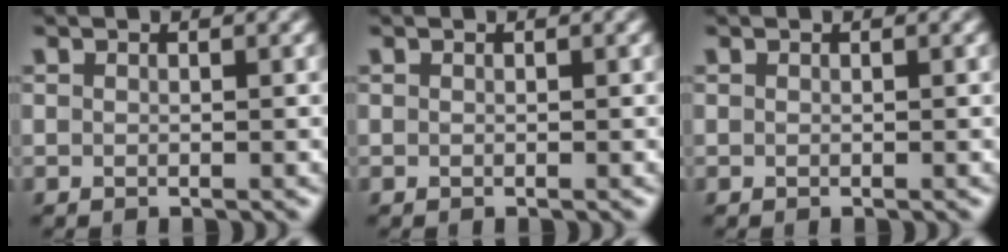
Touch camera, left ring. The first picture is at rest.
{"total": 0.0}
{"total": 0.0}